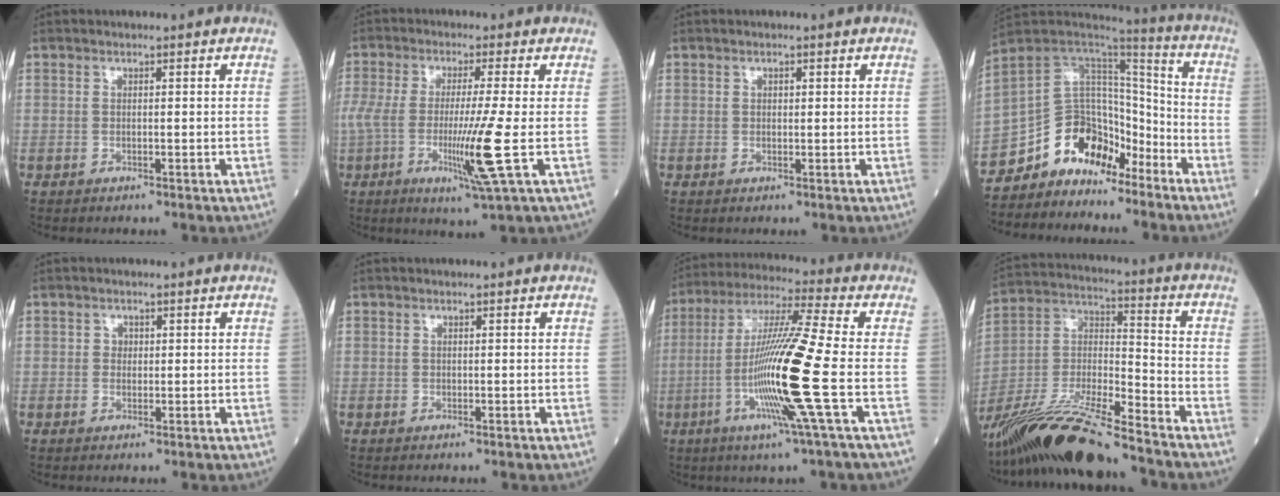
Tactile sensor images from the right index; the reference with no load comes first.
{"total": 10.5, "force": [-2.4, -1.1, 10.1], "torque": [-0.210, -0.025, -0.047]}
{"total": 0.6, "force": [0.2, 0.3, 0.5], "torque": [-0.010, -0.001, 0.005]}
{"total": 13.1, "force": [-10.2, 7.3, 3.6], "torque": [-0.055, 0.070, -0.181]}
{"total": 0.9, "force": [0.1, 0.8, 0.4], "torque": [-0.003, 0.002, 0.001]}
{"total": 0.0}
{"total": 15.9, "force": [-3.8, -1.7, 15.3], "torque": [-0.300, -0.016, -0.085]}
{"total": 18.9, "force": [-15.7, 1.8, 10.4], "torque": [-0.218, -0.022, -0.294]}